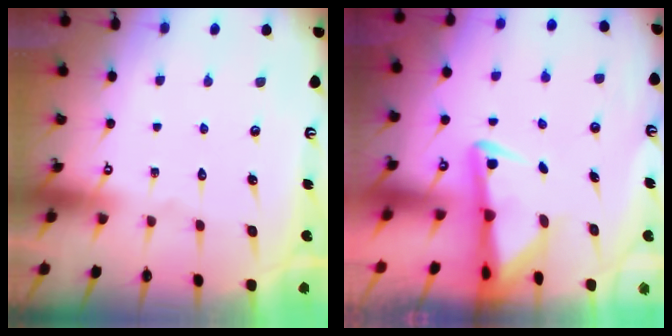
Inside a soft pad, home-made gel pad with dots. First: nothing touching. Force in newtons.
{"total": 3.5, "press": 3.4, "slide": 0.7}